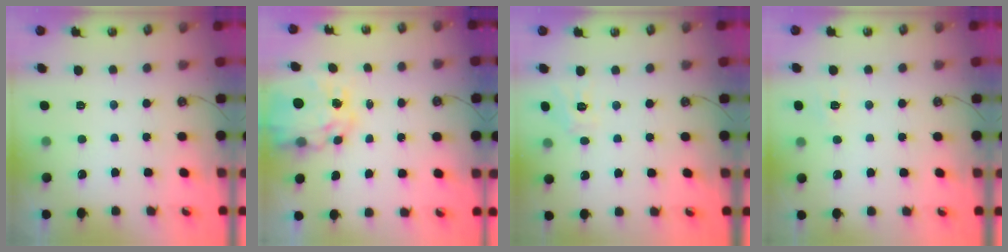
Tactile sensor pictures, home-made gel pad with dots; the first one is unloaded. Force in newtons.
{"total": 11.9, "press": 11.8, "slide": 1.2}
{"total": 5.8, "press": 5.8, "slide": 0.6}
{"total": 6.4, "press": 6.3, "slide": 0.6}